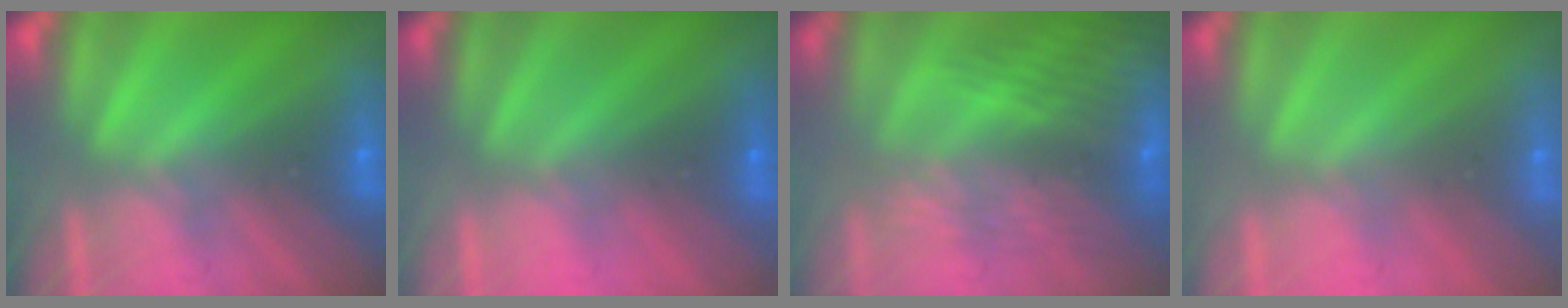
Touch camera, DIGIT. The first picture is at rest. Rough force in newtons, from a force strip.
{"total": 3.3}
{"total": 6.8}
{"total": 2.9}